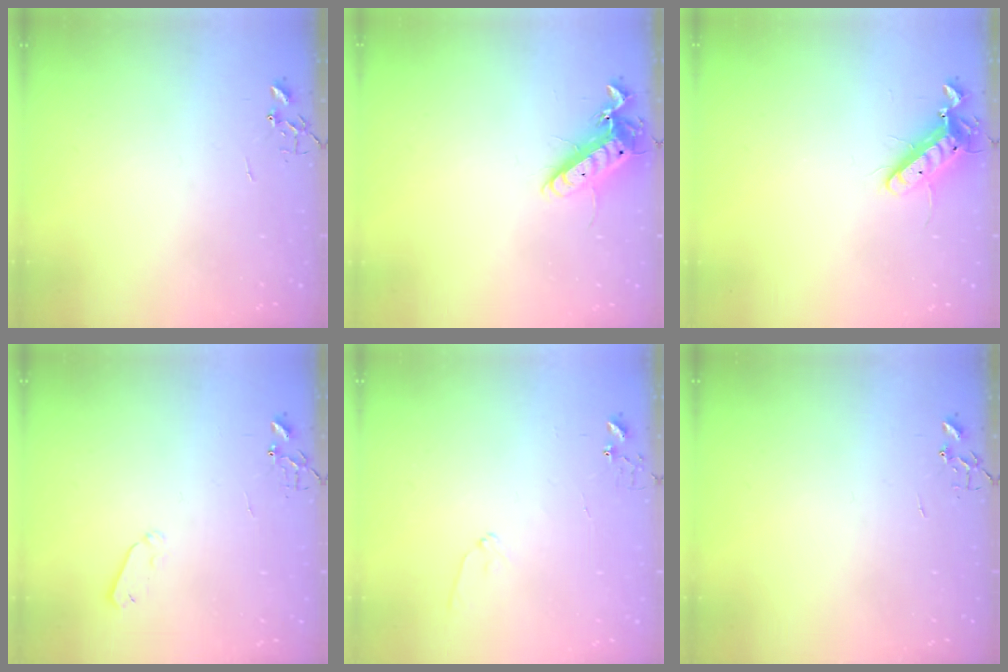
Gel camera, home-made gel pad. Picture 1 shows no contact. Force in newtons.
{"total": 13.0, "press": 12.9, "slide": 1.9}
{"total": 11.8, "press": 11.6, "slide": 2.2}
{"total": 4.2, "press": 4.2, "slide": 0.7}
{"total": 6.5, "press": 6.5, "slide": 0.6}
{"total": 0.0}